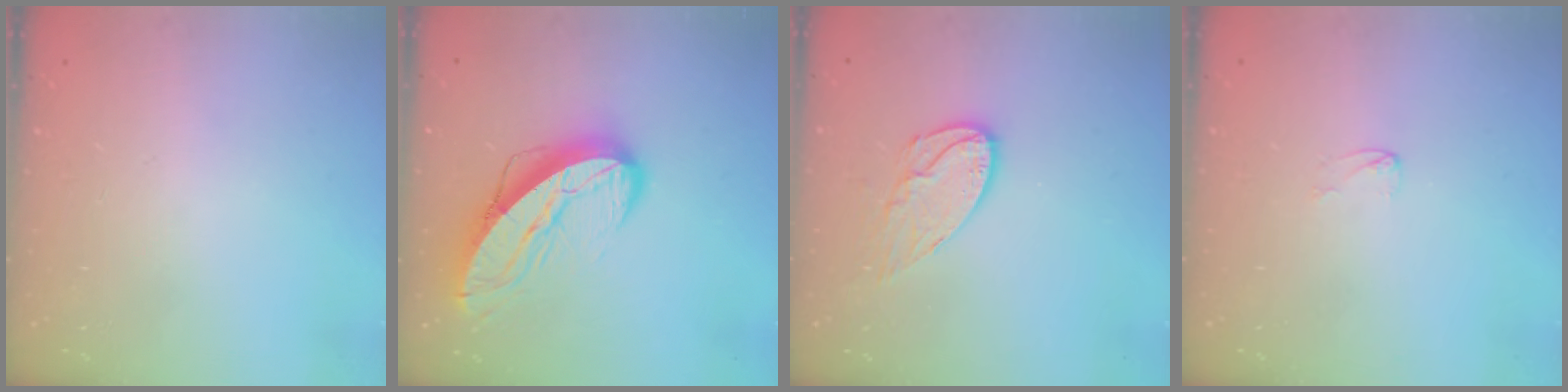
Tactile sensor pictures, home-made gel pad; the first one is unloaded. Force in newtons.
{"total": 13.6, "press": 13.5, "slide": 1.5}
{"total": 9.9, "press": 9.9, "slide": 0.7}
{"total": 3.0, "press": 3.0, "slide": 0.3}